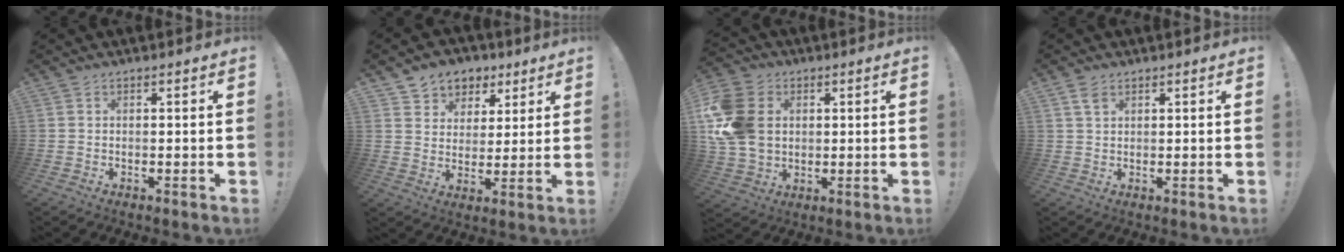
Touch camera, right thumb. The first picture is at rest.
{"total": 7.6, "force": [4.1, 6.3, 0.9], "torque": [-0.012, -0.030, 0.083]}
{"total": 17.4, "force": [2.6, 13.6, 10.5], "torque": [-0.204, -0.005, 0.053]}
{"total": 2.8, "force": [1.7, 1.6, 1.5], "torque": [-0.022, -0.003, 0.030]}